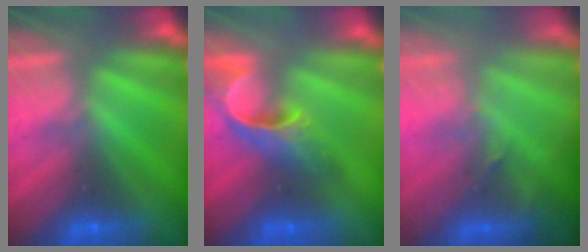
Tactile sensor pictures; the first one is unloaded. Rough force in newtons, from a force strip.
{"total": 4.7}
{"total": 2.9}